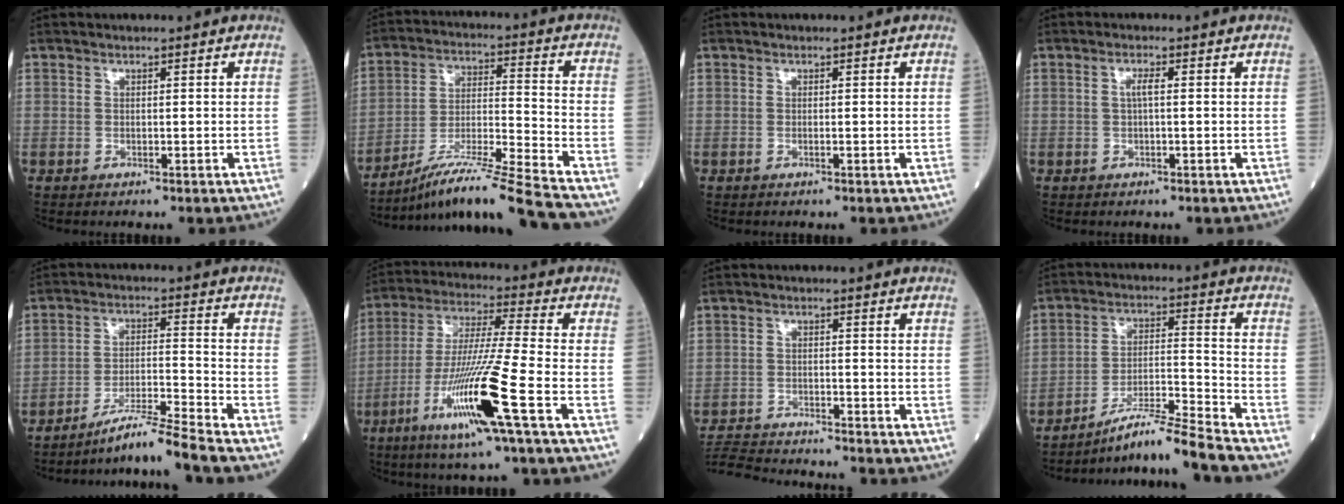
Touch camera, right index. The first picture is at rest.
{"total": 16.0, "force": [-14.0, -2.3, 7.3], "torque": [-0.128, -0.006, -0.246]}
{"total": 0.0}
{"total": 1.6, "force": [0.1, 0.2, 1.6], "torque": [-0.031, 0.004, 0.001]}
{"total": 8.3, "force": [-7.2, -2.9, 2.9], "torque": [-0.052, -0.009, -0.129]}
{"total": 15.1, "force": [-6.5, -1.2, 13.6], "torque": [-0.276, -0.021, -0.124]}
{"total": 11.5, "force": [-11.1, 0.4, 3.0], "torque": [-0.050, -0.004, -0.178]}
{"total": 10.7, "force": [-9.5, -2.3, 4.2], "torque": [-0.068, 0.003, -0.168]}